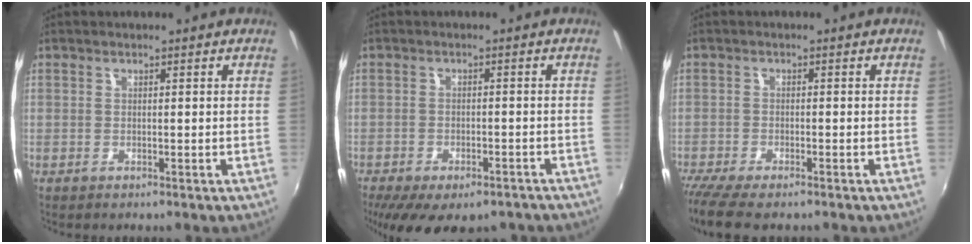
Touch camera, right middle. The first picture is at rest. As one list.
[{"total": 14.5, "force": [-10.5, 6.0, 8.0], "torque": [-0.168, -0.045, -0.144]}, {"total": 6.7, "force": [-5.5, 1.2, 3.6], "torque": [-0.090, -0.035, -0.100]}]